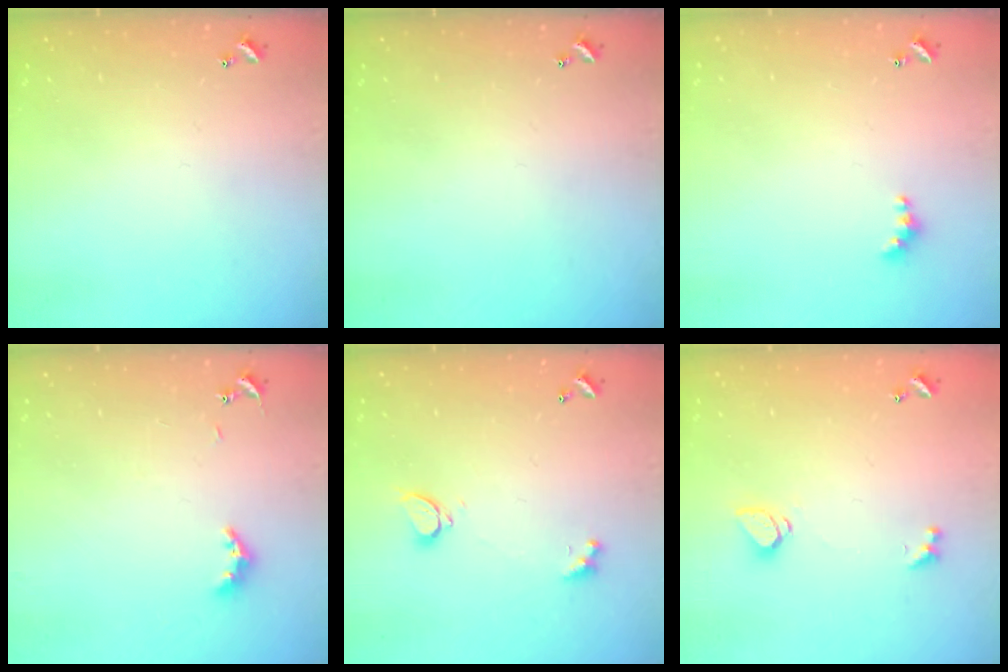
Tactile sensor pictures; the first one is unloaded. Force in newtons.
{"total": 0.0}
{"total": 2.8, "press": 2.8, "slide": 0.5}
{"total": 5.4, "press": 5.4, "slide": 0.6}
{"total": 2.3, "press": 2.2, "slide": 0.7}
{"total": 1.2, "press": 1.1, "slide": 0.5}